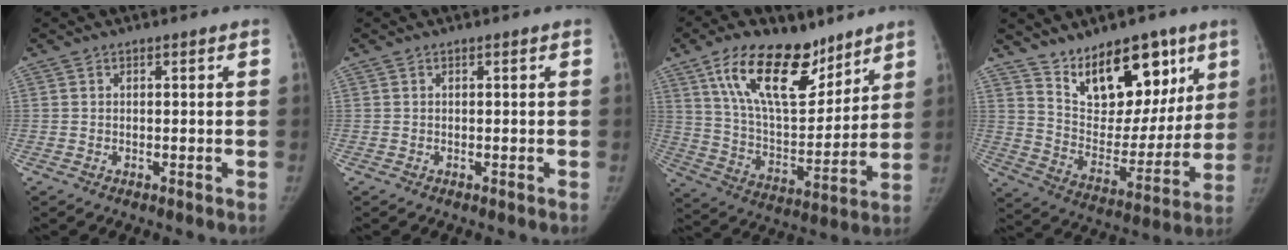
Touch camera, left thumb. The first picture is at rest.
{"total": 0.0}
{"total": 20.6, "force": [12.6, 9.9, 13.0], "torque": [-0.183, -0.060, 0.229]}
{"total": 19.5, "force": [12.0, 10.3, 11.4], "torque": [-0.109, -0.071, 0.204]}